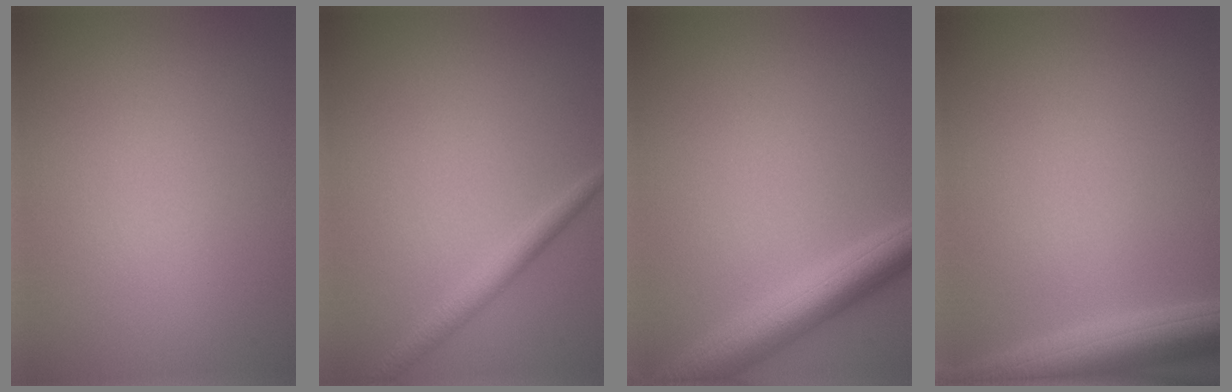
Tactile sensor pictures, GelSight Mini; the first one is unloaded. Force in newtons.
{"total": 1.9, "press": 1.9, "slide": 0.1}
{"total": 5.1, "press": 5.1, "slide": 0.2}
{"total": 5.1, "press": 5.1, "slide": 0.4}